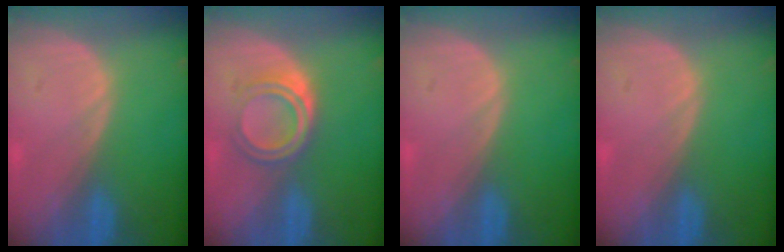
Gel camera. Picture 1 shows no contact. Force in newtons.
{"total": 5.1, "press": 4.5, "slide": 2.4}
{"total": 0.0}
{"total": 0.0}